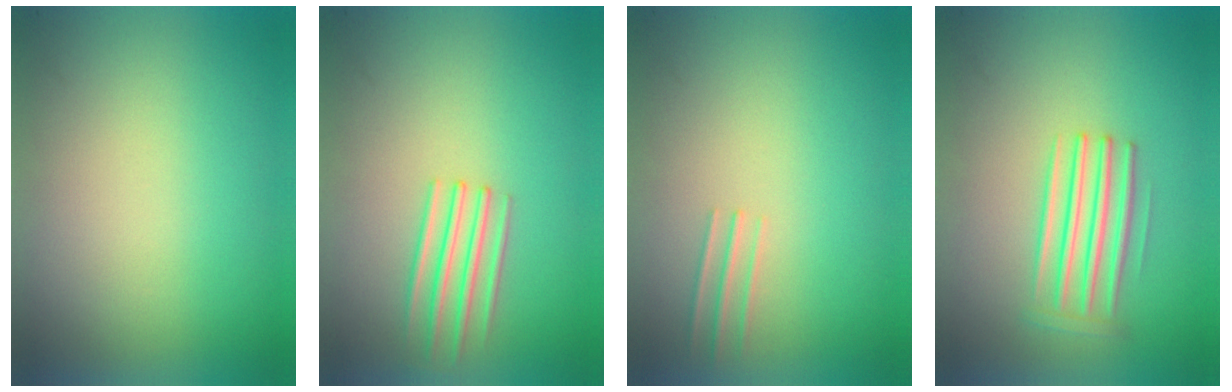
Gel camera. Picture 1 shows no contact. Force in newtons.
{"total": 2.1}
{"total": 1.0}
{"total": 2.9}